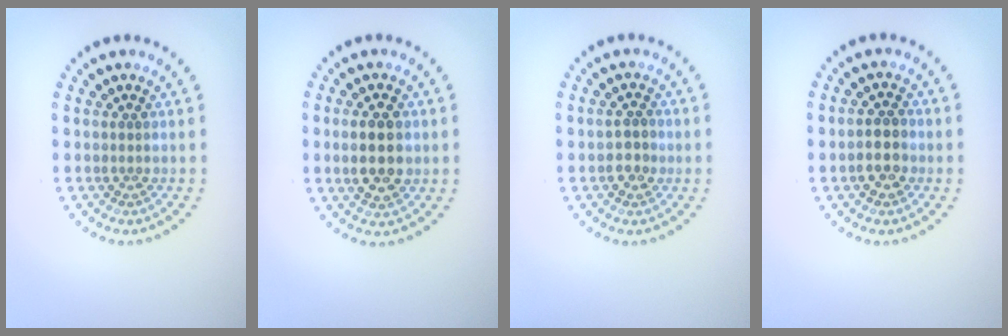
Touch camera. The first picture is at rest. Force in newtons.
{"total": 4.4, "press": 4.4, "slide": 0.1}
{"total": 1.9, "press": 1.8, "slide": 0.4}
{"total": 2.3, "press": 2.2, "slide": 0.6}